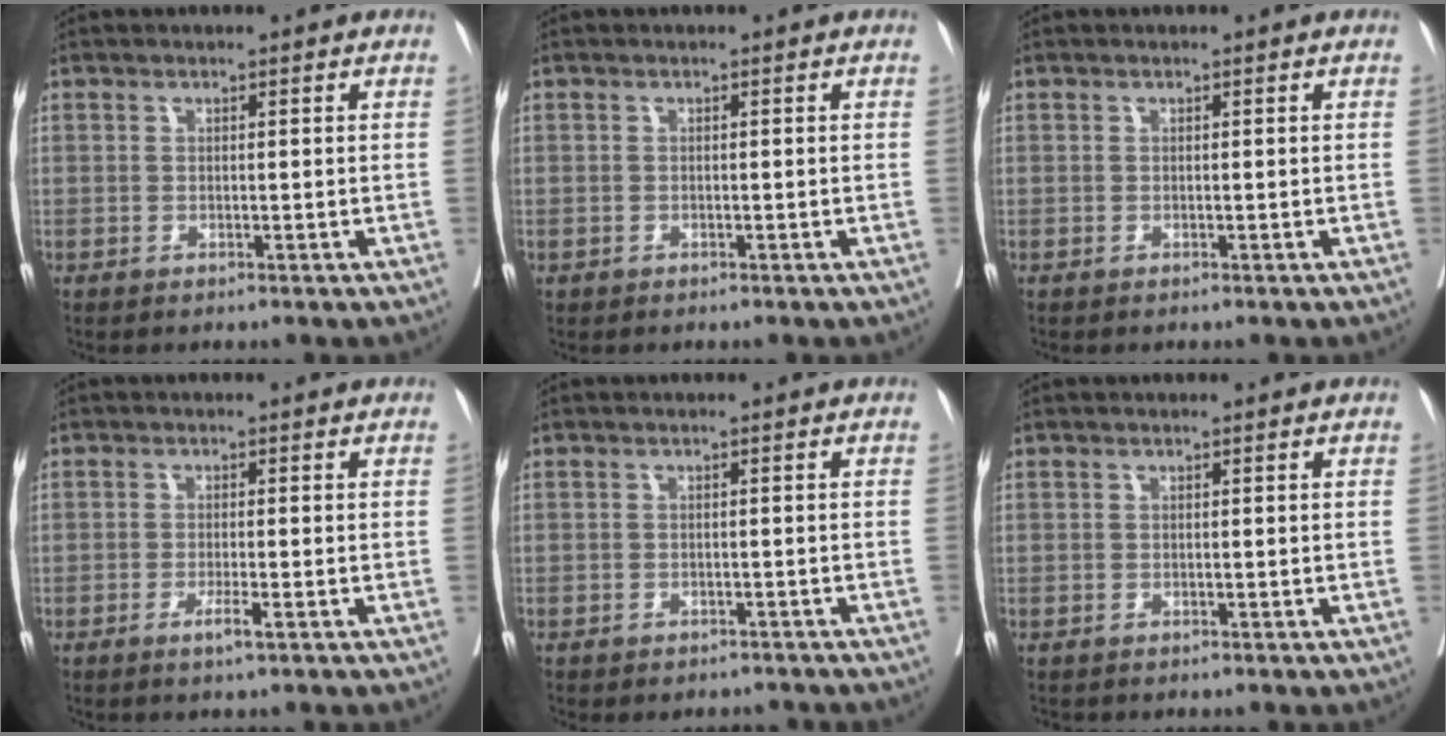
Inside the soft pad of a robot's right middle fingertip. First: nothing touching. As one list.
[{"total": 0.0}, {"total": 0.0}, {"total": 2.2, "force": [-1.2, -0.2, 1.8], "torque": [-0.030, -0.004, -0.022]}, {"total": 3.5, "force": [-3.2, 1.3, 0.6], "torque": [0.001, 0.003, -0.041]}, {"total": 0.0}]